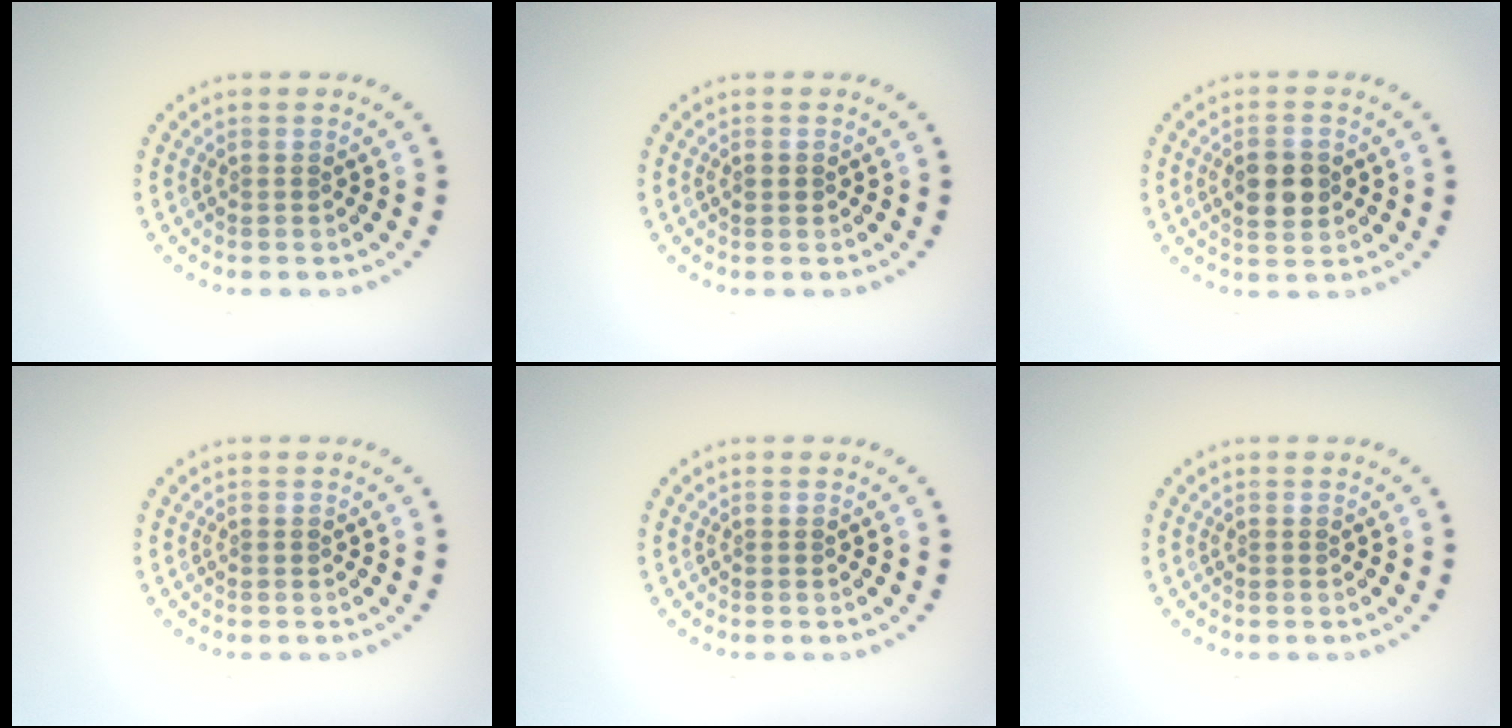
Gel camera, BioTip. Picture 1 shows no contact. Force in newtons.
{"total": 1.0, "press": 1.0, "slide": 0.1}
{"total": 3.3, "press": 3.3, "slide": 0.1}
{"total": 0.0}
{"total": 0.0}
{"total": 0.0}